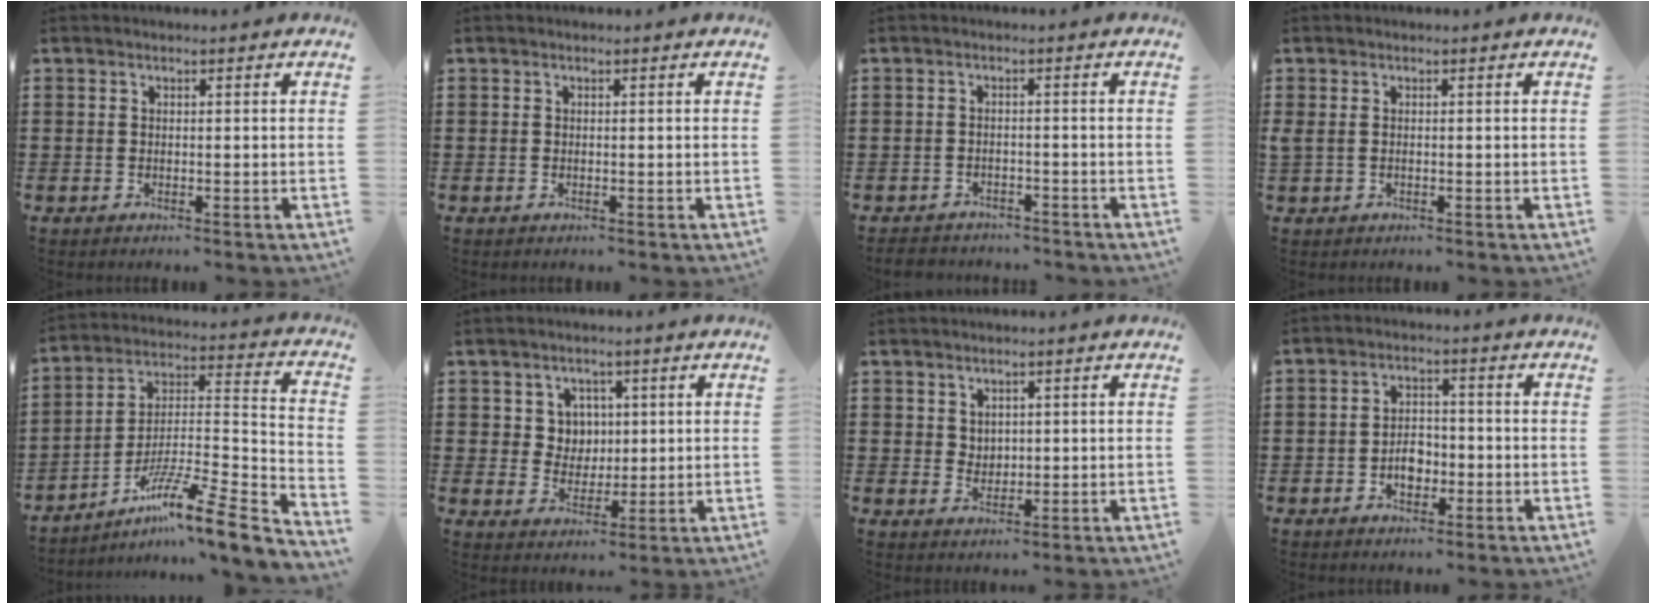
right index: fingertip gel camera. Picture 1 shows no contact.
{"total": 0.0}
{"total": 2.1, "force": [-2.1, 0.4, -0.2], "torque": [-0.004, 0.001, -0.047]}
{"total": 0.6, "force": [0.1, 0.2, 0.6], "torque": [-0.014, 0.002, 0.000]}
{"total": 10.9, "force": [-7.7, 0.9, 7.7], "torque": [-0.122, 0.001, -0.146]}
{"total": 4.5, "force": [1.5, 4.2, 0.9], "torque": [-0.039, 0.015, 0.027]}
{"total": 2.2, "force": [1.5, 1.7, 0.2], "torque": [-0.011, 0.009, 0.028]}
{"total": 3.9, "force": [-1.3, 2.7, 2.5], "torque": [-0.033, -0.001, -0.028]}